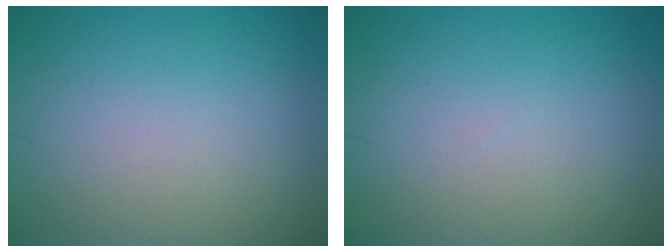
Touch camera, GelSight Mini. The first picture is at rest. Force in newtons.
{"total": 0.0}